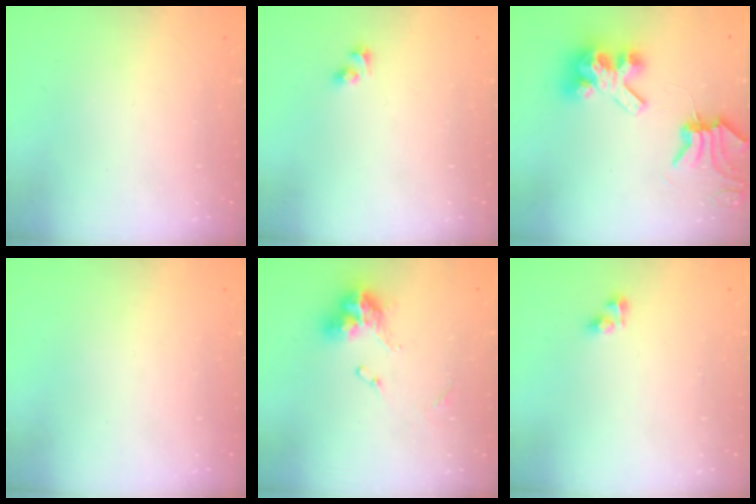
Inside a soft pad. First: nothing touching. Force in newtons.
{"total": 2.7, "press": 2.5, "slide": 1.2}
{"total": 8.9, "press": 8.8, "slide": 1.1}
{"total": 0.0}
{"total": 11.5, "press": 11.4, "slide": 1.4}
{"total": 3.6, "press": 3.6, "slide": 0.6}